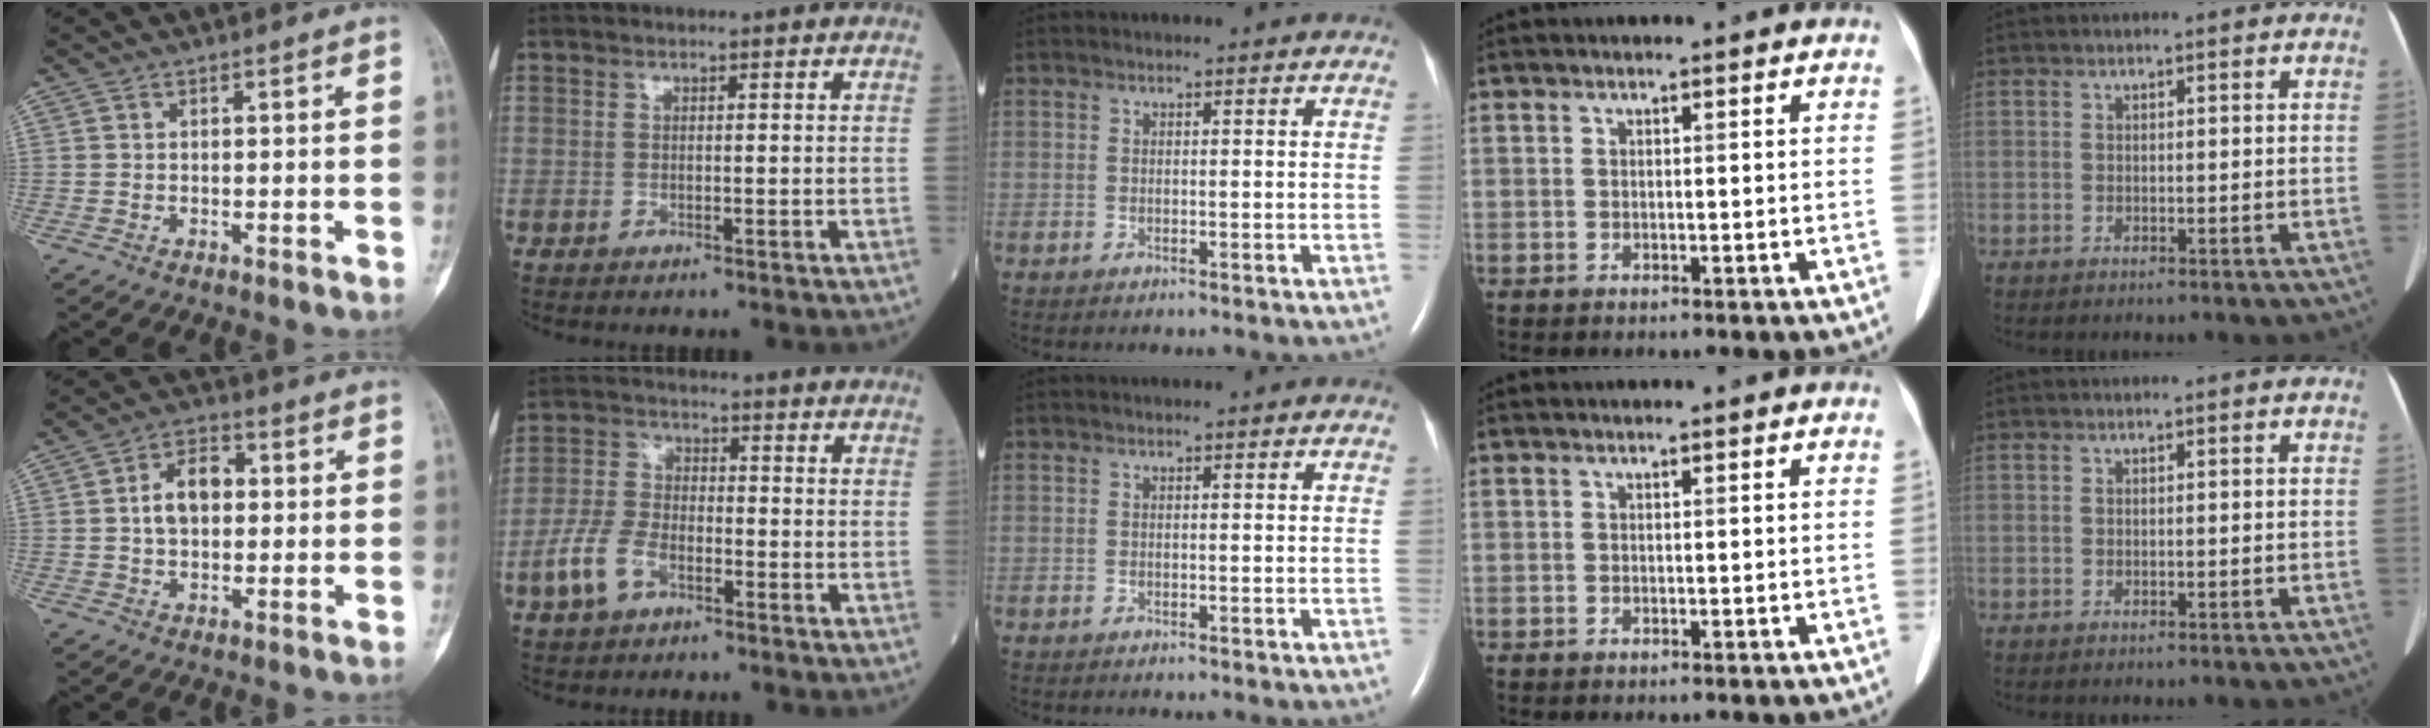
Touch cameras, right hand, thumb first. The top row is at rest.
{"thumb": {"total": 7.2, "force": [0.6, 4.9, 5.3], "torque": [-0.074, 0.020, 0.005]}, "index": {"total": 7.0, "force": [-3.5, 3.8, 4.6], "torque": [-0.110, 0.008, -0.072]}}